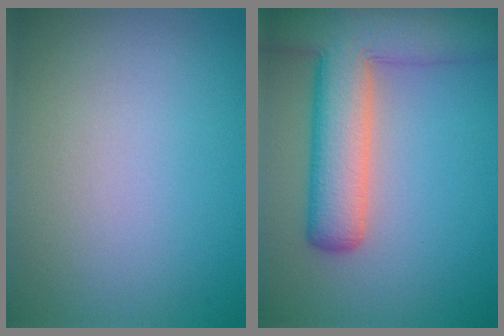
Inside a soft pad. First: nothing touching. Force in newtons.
{"total": 9.3, "press": 9.2, "slide": 0.5}